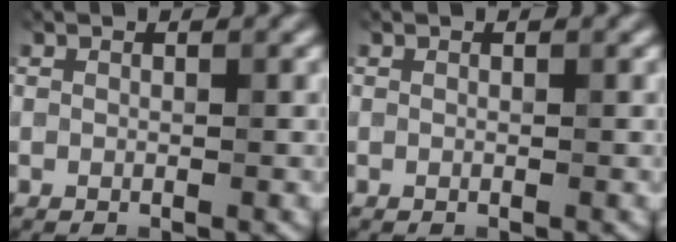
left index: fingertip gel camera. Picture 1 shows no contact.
{"total": 0.0}